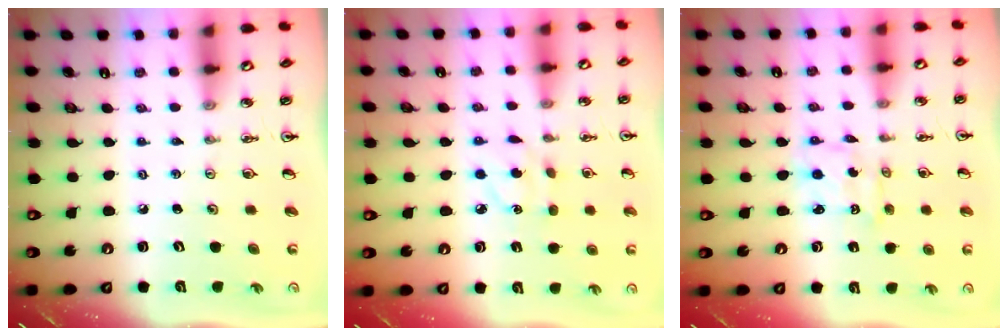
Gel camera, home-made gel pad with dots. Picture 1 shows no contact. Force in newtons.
{"total": 5.7, "press": 5.7, "slide": 0.7}
{"total": 1.7, "press": 1.7, "slide": 0.0}